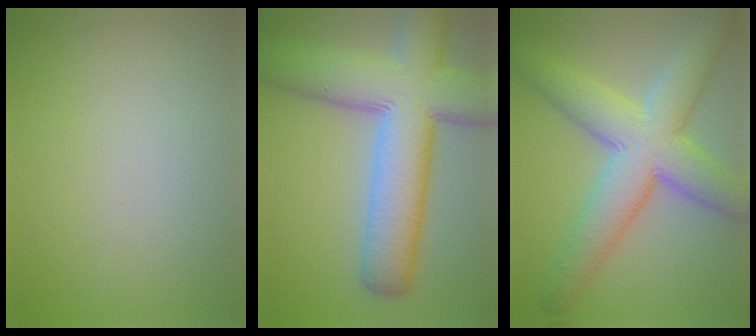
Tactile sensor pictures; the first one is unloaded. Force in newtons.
{"total": 12.1, "press": 12.1, "slide": 0.6}
{"total": 9.0, "press": 9.0, "slide": 0.5}